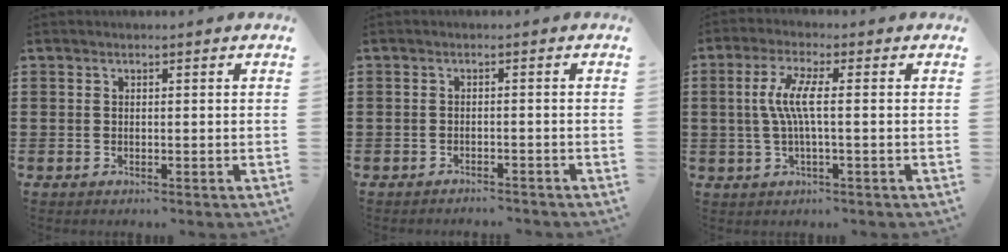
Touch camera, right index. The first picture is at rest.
{"total": 1.3, "force": [-1.3, 0.0, 0.0], "torque": [-0.004, 0.001, -0.028]}
{"total": 5.7, "force": [-0.2, 0.8, 5.7], "torque": [-0.126, -0.009, -0.014]}